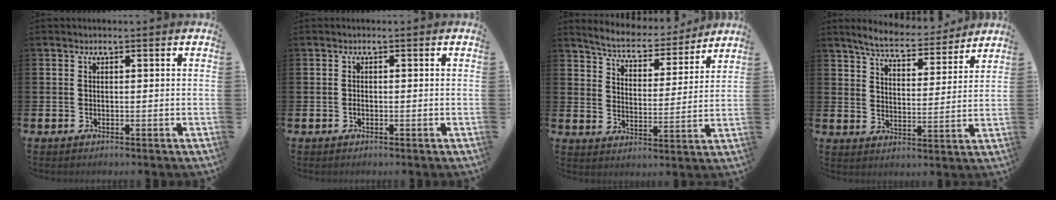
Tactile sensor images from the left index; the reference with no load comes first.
{"total": 0.6, "force": [-0.3, 0.4, 0.2], "torque": [0.003, -0.002, -0.010]}
{"total": 5.9, "force": [5.7, 1.3, 0.7], "torque": [-0.044, -0.049, 0.095]}
{"total": 6.3, "force": [6.0, 1.0, 1.5], "torque": [-0.045, -0.040, 0.102]}